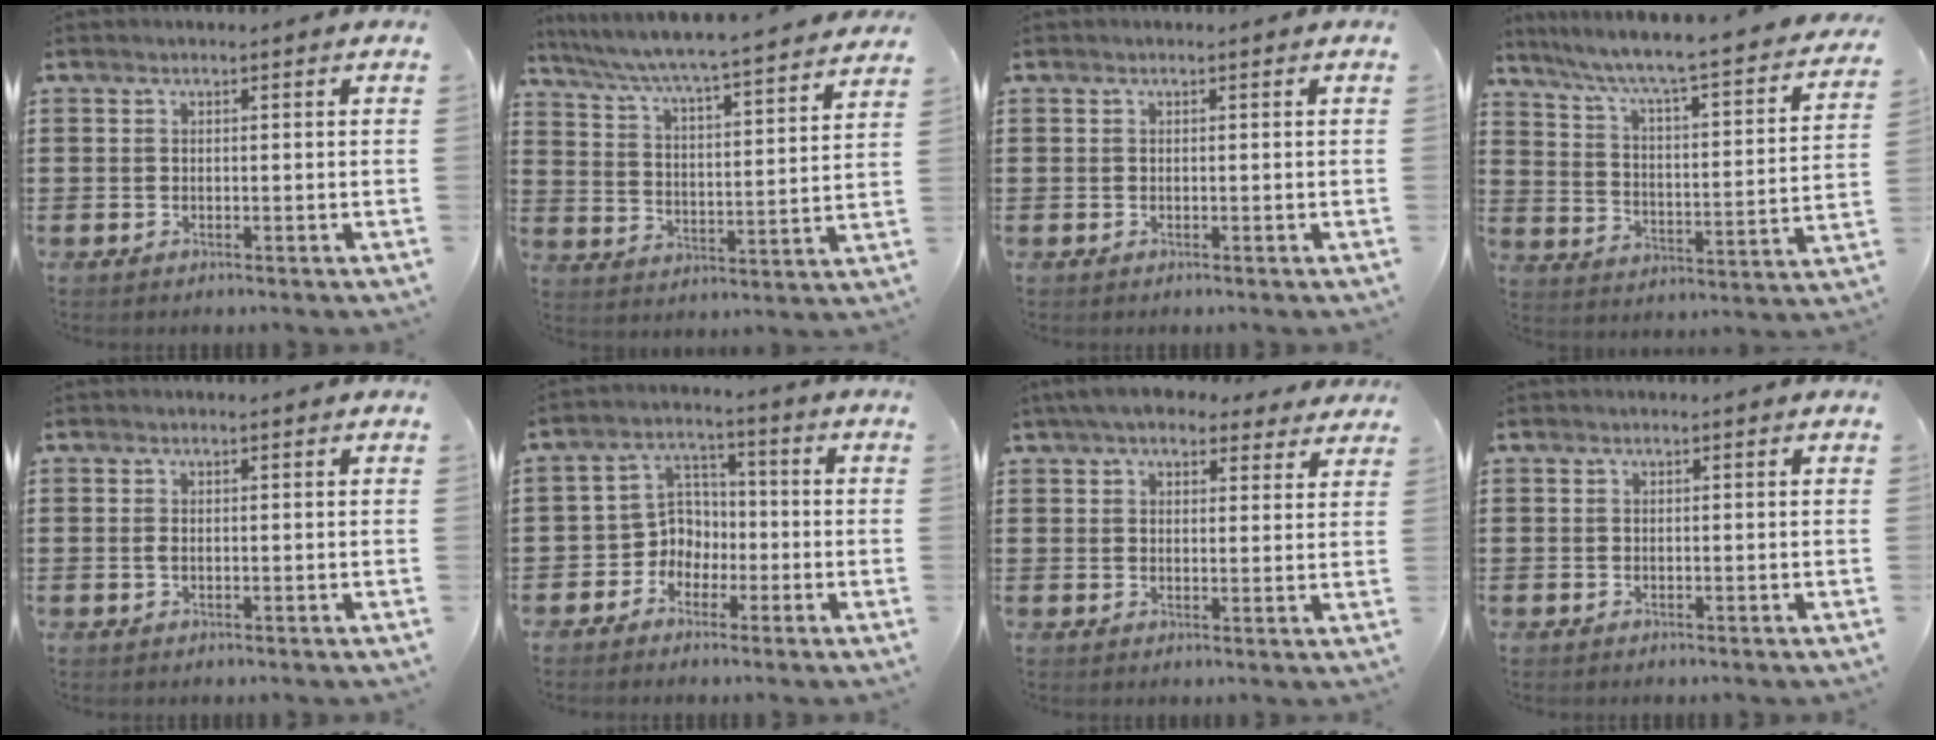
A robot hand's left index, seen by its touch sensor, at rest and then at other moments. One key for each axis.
{"total": 4.7, "fx": 4.3, "fy": -0.9, "fz": 1.7, "tx": -0.056, "ty": -0.046, "tz": 0.063}
{"total": 0.0}
{"total": 5.0, "fx": 3.9, "fy": -0.2, "fz": 3.0, "tx": -0.079, "ty": -0.046, "tz": 0.052}
{"total": 0.9, "fx": 0.0, "fy": 0.3, "fz": 0.8, "tx": -0.024, "ty": -0.002, "tz": -0.003}
{"total": 5.2, "fx": -2.0, "fy": 4.6, "fz": 1.2, "tx": -0.047, "ty": 0.002, "tz": -0.046}
{"total": 5.5, "fx": 4.8, "fy": 1.5, "fz": 2.3, "tx": -0.061, "ty": -0.003, "tz": 0.090}
{"total": 0.0}